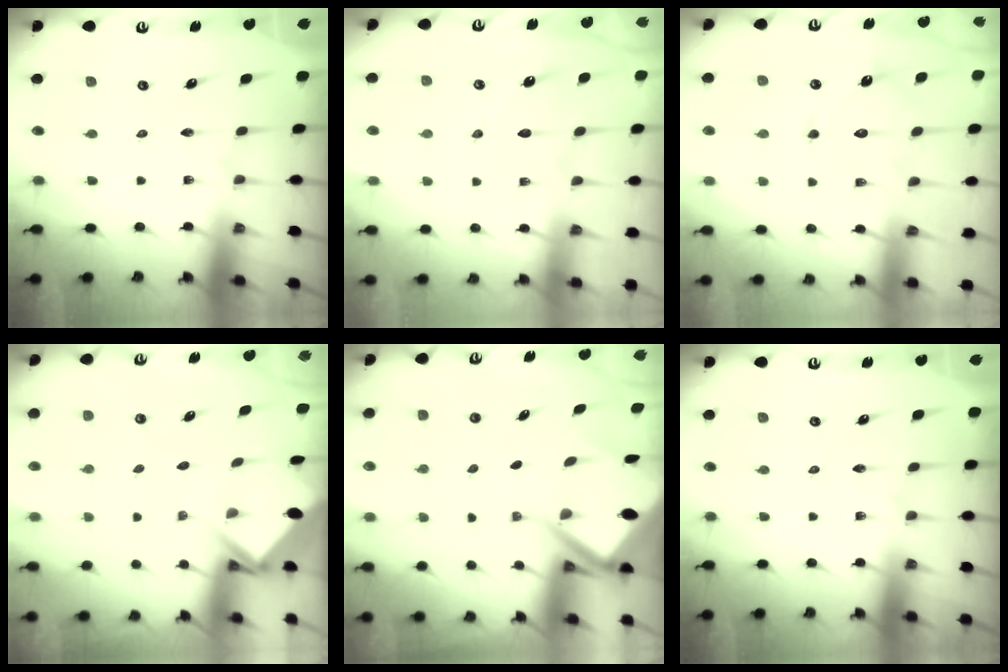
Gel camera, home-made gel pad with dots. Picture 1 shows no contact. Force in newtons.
{"total": 6.6, "press": 6.6, "slide": 0.7}
{"total": 12.5, "press": 12.4, "slide": 1.1}
{"total": 4.0, "press": 4.0, "slide": 0.2}
{"total": 7.8, "press": 7.8, "slide": 0.7}
{"total": 0.0}